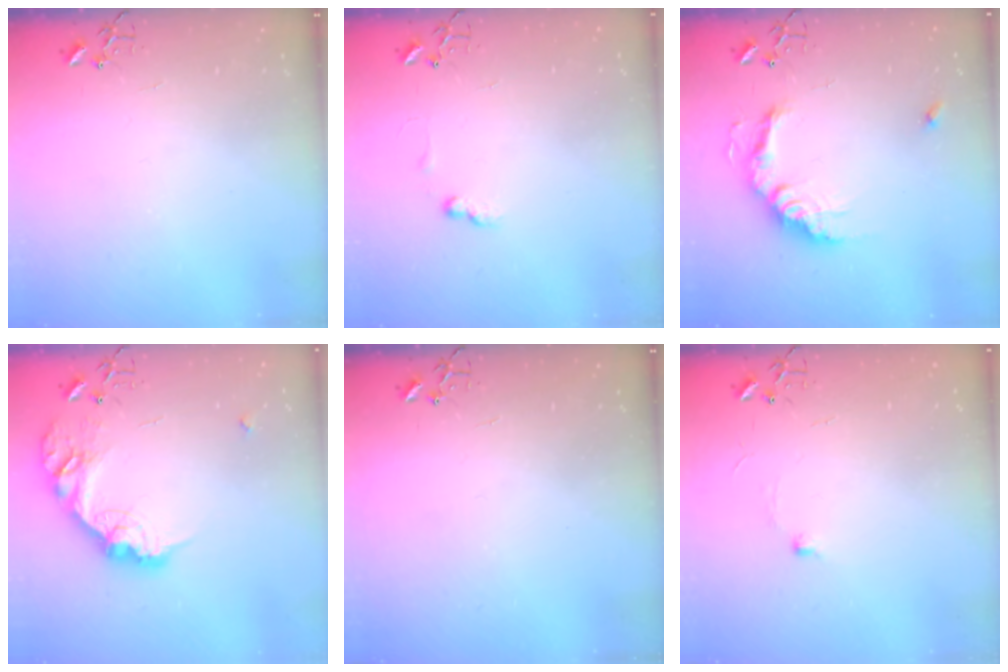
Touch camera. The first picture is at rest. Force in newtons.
{"total": 6.7, "press": 6.6, "slide": 0.9}
{"total": 17.3, "press": 17.2, "slide": 1.5}
{"total": 18.3, "press": 18.3, "slide": 1.0}
{"total": 0.0}
{"total": 4.4, "press": 4.3, "slide": 0.6}